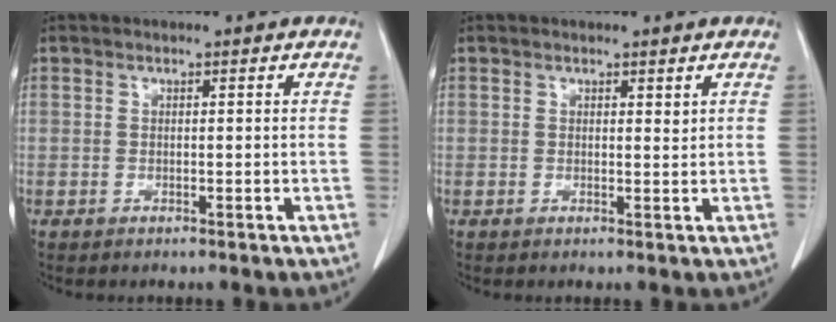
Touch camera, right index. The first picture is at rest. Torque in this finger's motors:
{"motor_torque": [-0.10, 0.10, -0.01, 0.00]}